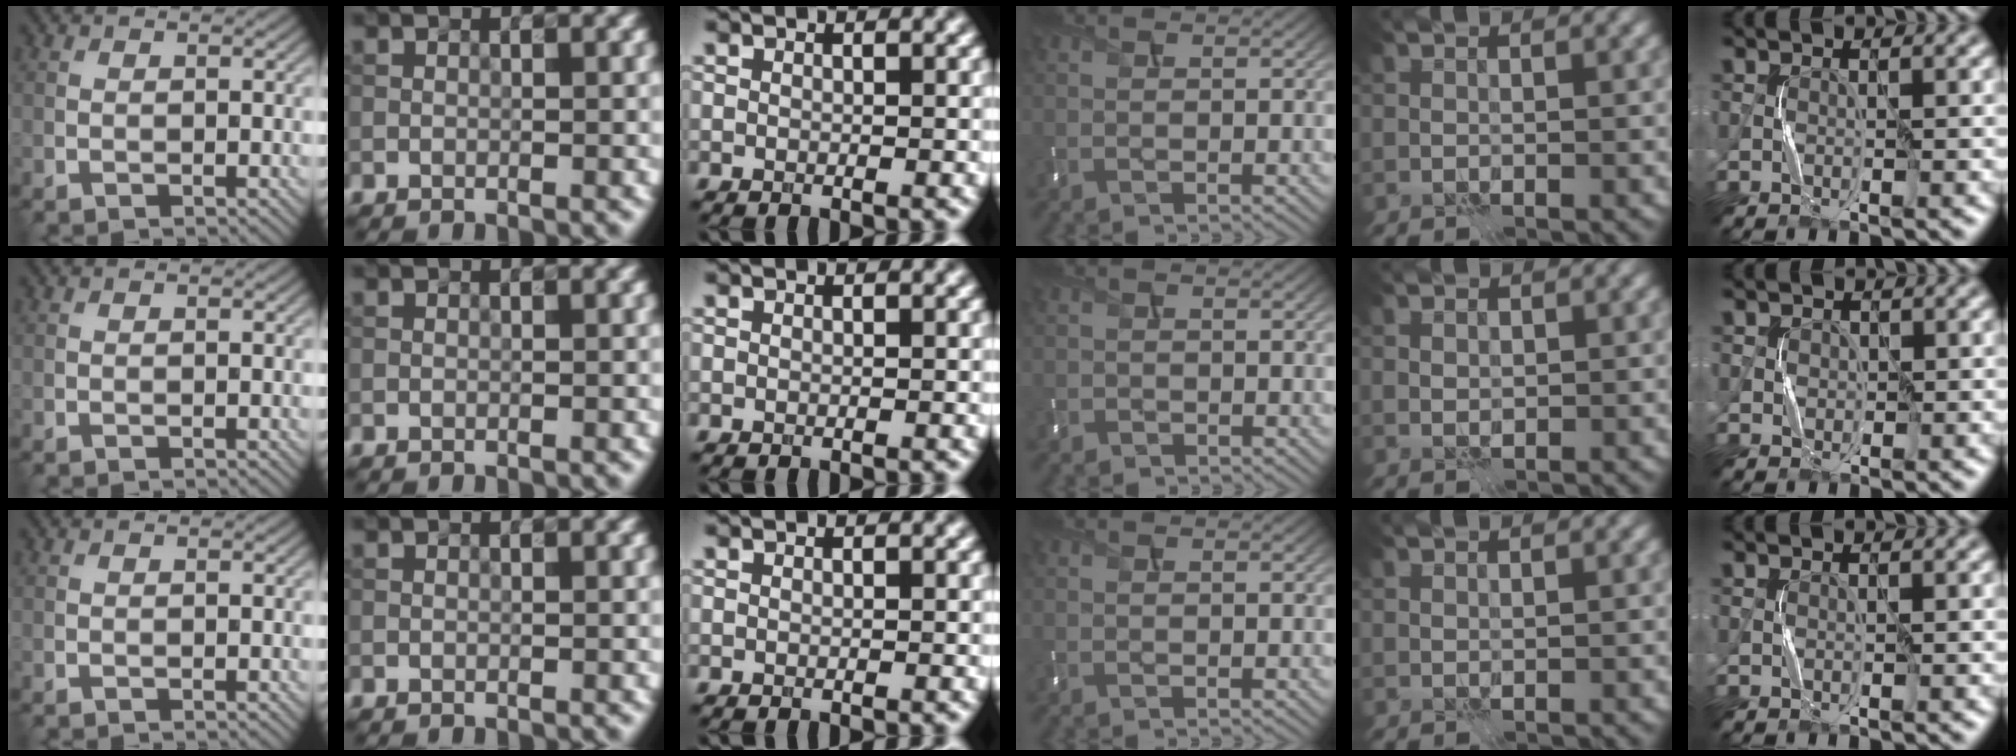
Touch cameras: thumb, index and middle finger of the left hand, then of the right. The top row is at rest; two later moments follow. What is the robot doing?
{"motion": "press", "object": "memory foam"}